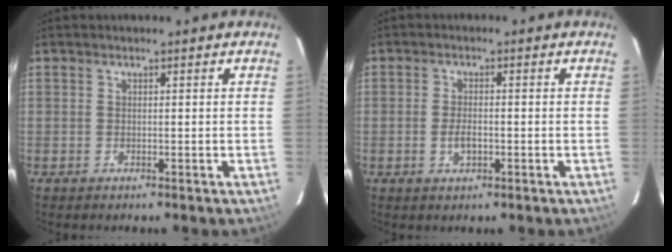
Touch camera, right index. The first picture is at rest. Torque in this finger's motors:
{"motor_torque": [-0.05, 0.07, 0.03, 0.01]}